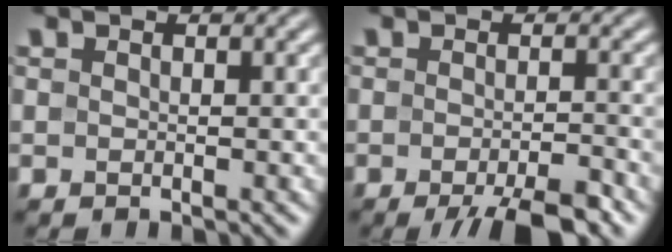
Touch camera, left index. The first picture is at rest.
{"total": 5.1, "force": [-3.4, 0.9, 3.7], "torque": [-0.048, -0.001, -0.054]}